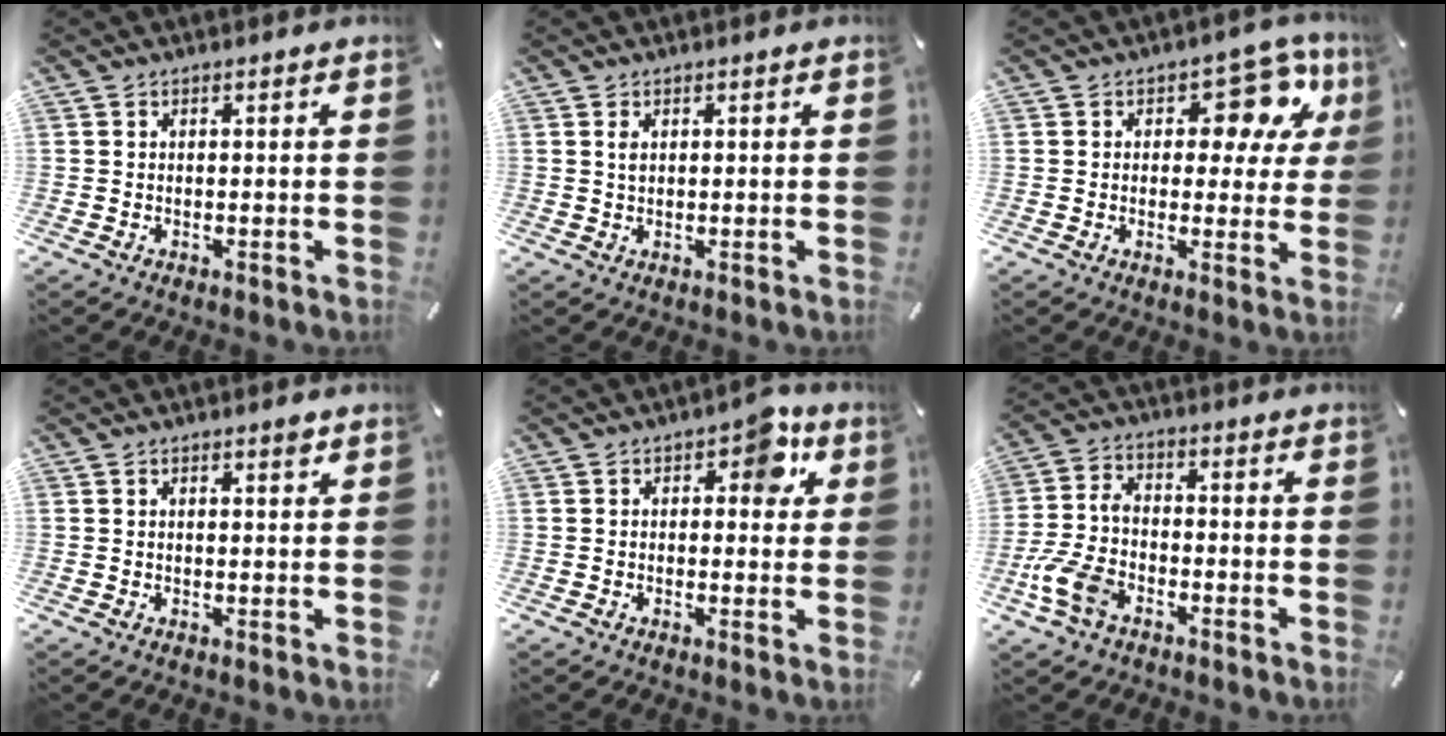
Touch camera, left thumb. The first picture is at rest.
{"total": 1.3, "force": [0.4, 0.7, 1.0], "torque": [-0.022, 0.003, 0.007]}
{"total": 13.0, "force": [5.5, 7.7, 9.0], "torque": [-0.111, -0.028, 0.095]}
{"total": 1.3, "force": [0.9, 0.4, 0.9], "torque": [-0.019, 0.000, 0.015]}
{"total": 6.6, "force": [2.4, 3.9, 4.7], "torque": [-0.046, -0.005, 0.029]}
{"total": 9.1, "force": [-4.1, 5.8, 5.7], "torque": [-0.127, 0.019, -0.076]}